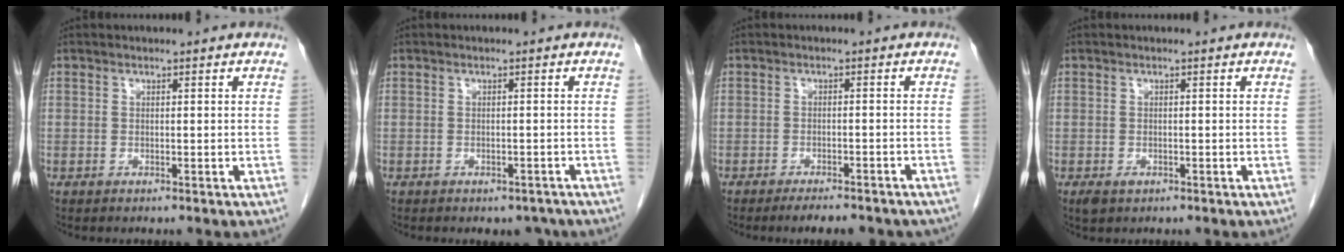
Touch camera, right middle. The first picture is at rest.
{"total": 2.7, "force": [-2.3, 1.5, 0.6], "torque": [-0.001, 0.004, -0.029]}
{"total": 7.9, "force": [-6.7, 1.8, 3.6], "torque": [-0.039, -0.001, -0.083]}
{"total": 1.6, "force": [-0.8, 0.9, 1.0], "torque": [-0.019, -0.001, -0.006]}